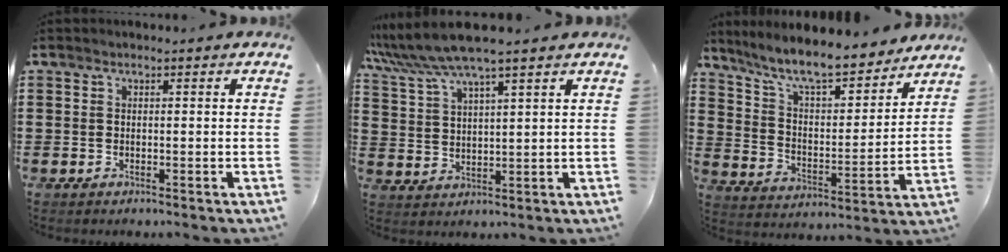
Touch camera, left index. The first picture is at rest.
{"total": 7.0, "force": [5.7, 0.2, 4.0], "torque": [-0.095, -0.016, 0.103]}
{"total": 9.4, "force": [8.4, 0.8, 4.2], "torque": [-0.115, -0.051, 0.143]}